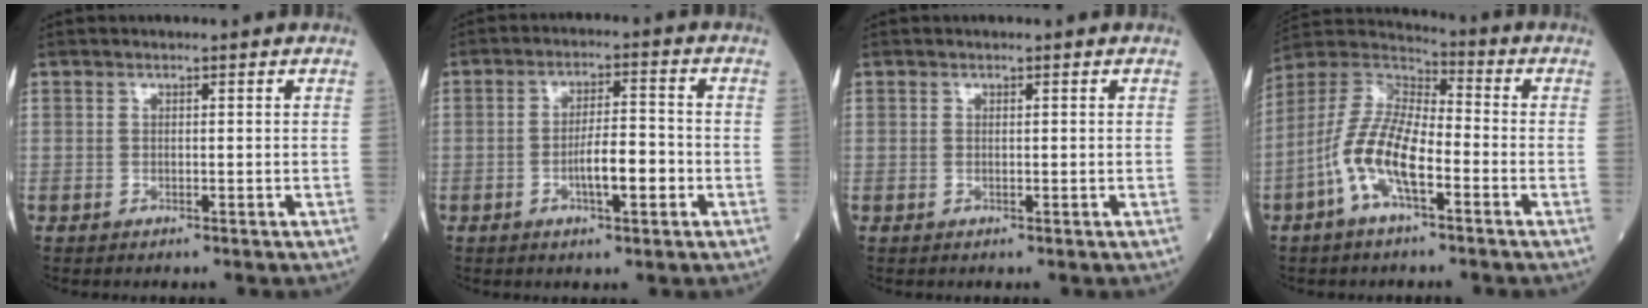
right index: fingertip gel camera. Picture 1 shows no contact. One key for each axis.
{"total": 6.3, "fx": -2.1, "fy": 1.5, "fz": 5.7, "tx": -0.106, "ty": 0.007, "tz": -0.034}
{"total": 0.0}
{"total": 12.1, "fx": -4.5, "fy": 4.1, "fz": 10.5, "tx": -0.237, "ty": 0.011, "tz": -0.091}